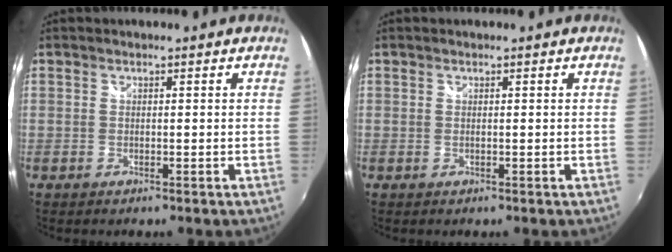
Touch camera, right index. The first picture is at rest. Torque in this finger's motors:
{"motor_torque": [0.00, 0.00, -0.01, 0.00]}